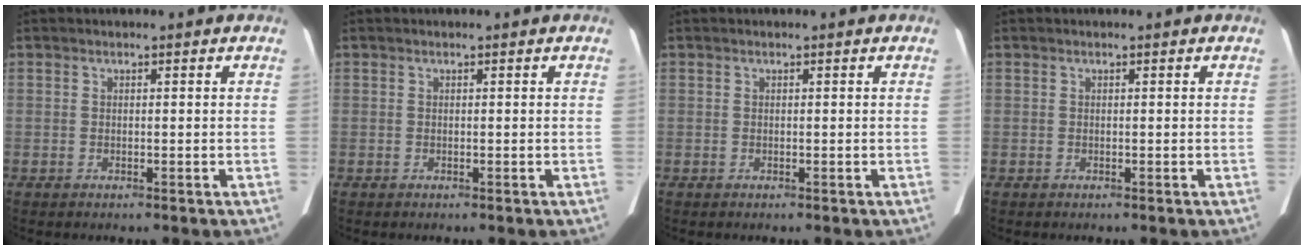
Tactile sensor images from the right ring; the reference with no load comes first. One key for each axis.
{"total": 0.0}
{"total": 0.0}
{"total": 0.0}